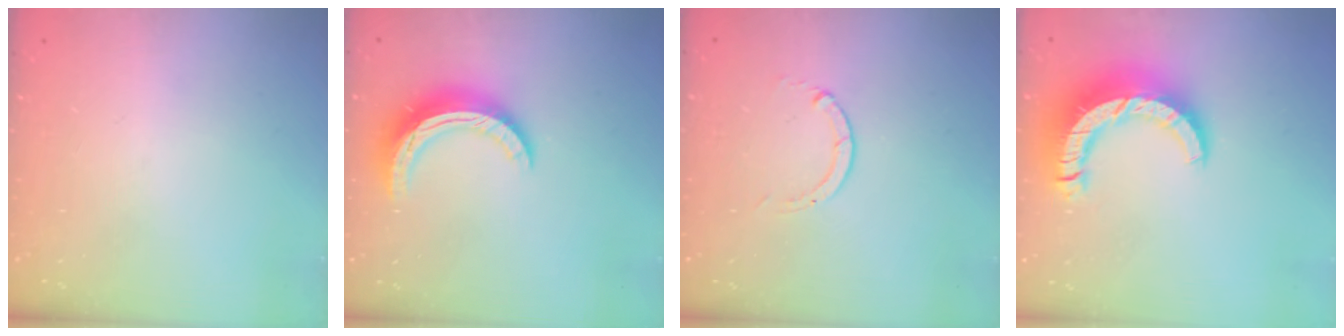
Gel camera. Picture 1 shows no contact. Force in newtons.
{"total": 11.8, "press": 11.8, "slide": 0.9}
{"total": 0.0}
{"total": 13.5, "press": 13.4, "slide": 1.5}